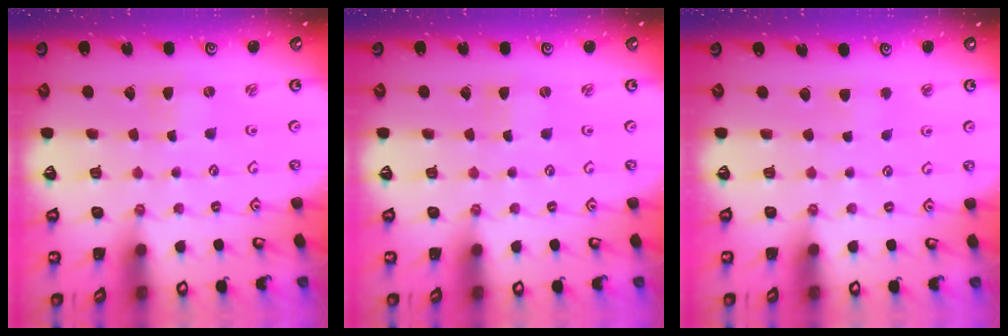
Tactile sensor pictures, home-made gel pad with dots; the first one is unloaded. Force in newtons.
{"total": 0.0}
{"total": 2.7, "press": 2.6, "slide": 0.5}